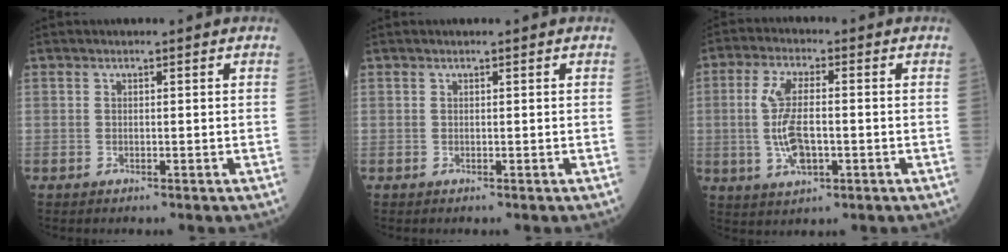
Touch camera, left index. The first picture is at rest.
{"total": 0.0}
{"total": 7.9, "force": [-1.1, 2.6, 7.3], "torque": [-0.160, -0.002, -0.019]}